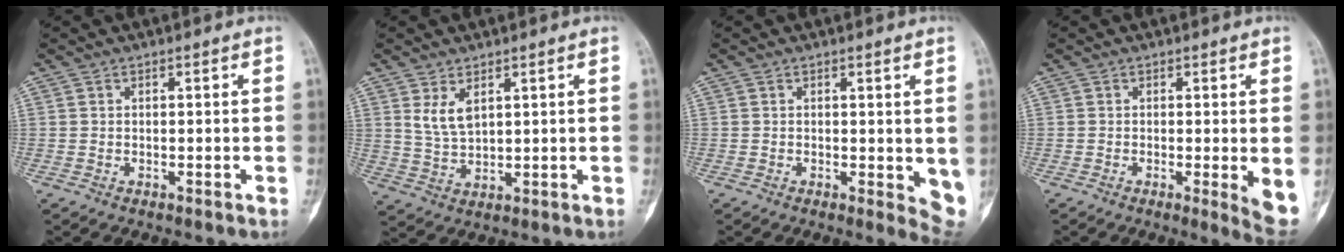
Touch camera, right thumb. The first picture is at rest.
{"total": 5.0, "force": [2.3, 2.5, 3.6], "torque": [-0.065, -0.017, 0.055]}
{"total": 4.7, "force": [0.2, 2.1, 4.2], "torque": [-0.039, -0.012, 0.003]}
{"total": 4.5, "force": [-0.5, 0.7, 4.4], "torque": [-0.063, -0.013, -0.010]}